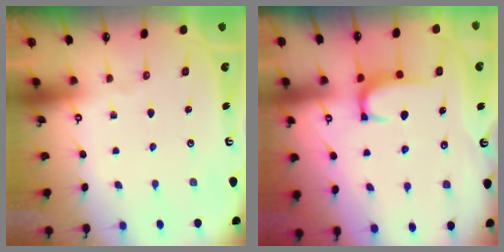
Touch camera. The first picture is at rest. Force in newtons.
{"total": 1.6, "press": 1.6, "slide": 0.5}